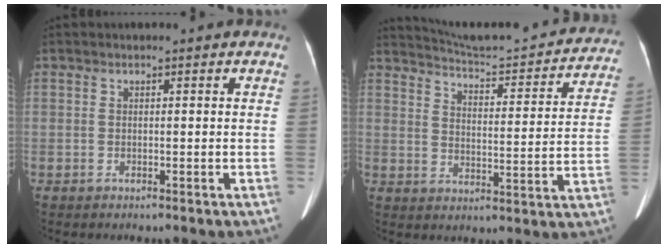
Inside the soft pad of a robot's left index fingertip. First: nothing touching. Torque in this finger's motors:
{"motor_torque": [0.02, -0.42, -0.18, -0.03]}